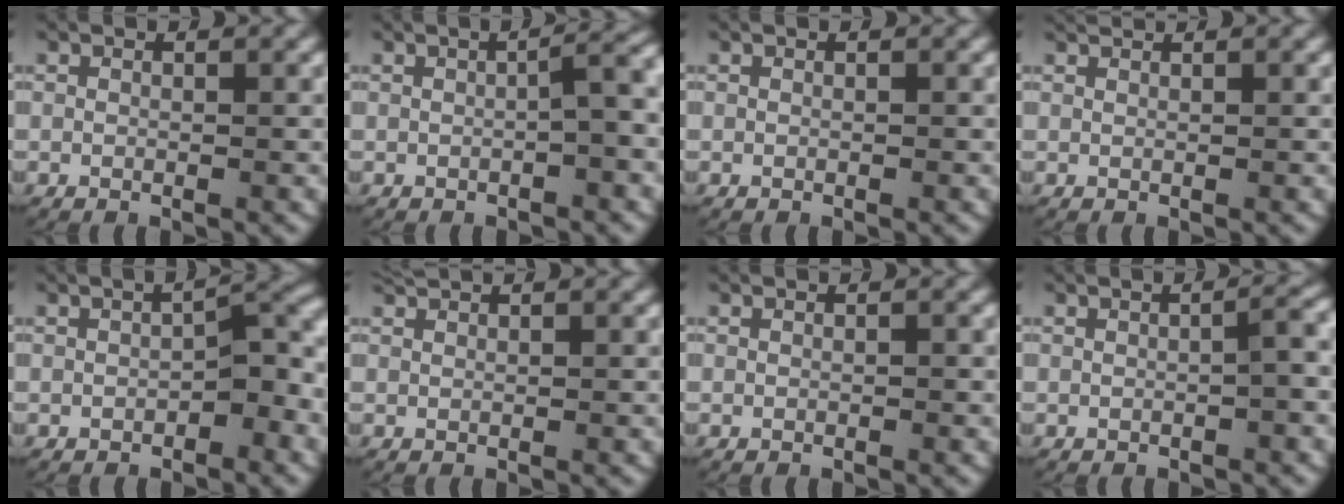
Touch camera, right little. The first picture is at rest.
{"total": 4.6, "force": [0.2, 1.7, 4.2], "torque": [-0.032, 0.023, -0.004]}
{"total": 0.0}
{"total": 0.7, "force": [0.6, -0.1, 0.1], "torque": [0.002, 0.005, 0.008]}
{"total": 3.0, "force": [-1.0, 1.2, 2.6], "torque": [-0.022, 0.003, -0.014]}
{"total": 1.0, "force": [1.0, -0.1, 0.2], "torque": [-0.004, 0.008, 0.015]}
{"total": 0.0}
{"total": 2.1, "force": [-0.1, 0.6, 2.0], "torque": [-0.017, 0.015, -0.007]}